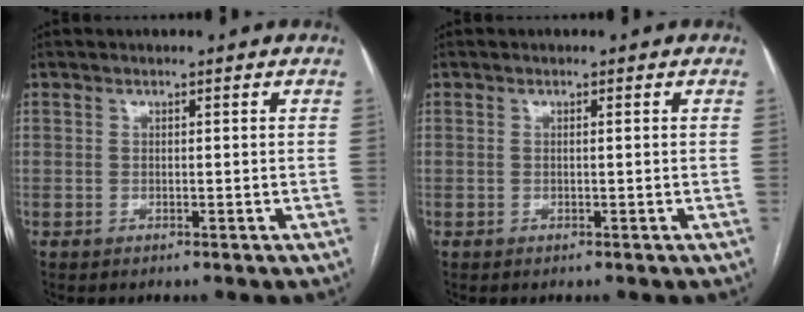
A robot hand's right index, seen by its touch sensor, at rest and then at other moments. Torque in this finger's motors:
{"motor_torque": [-0.14, 0.18, 0.00, 0.00]}